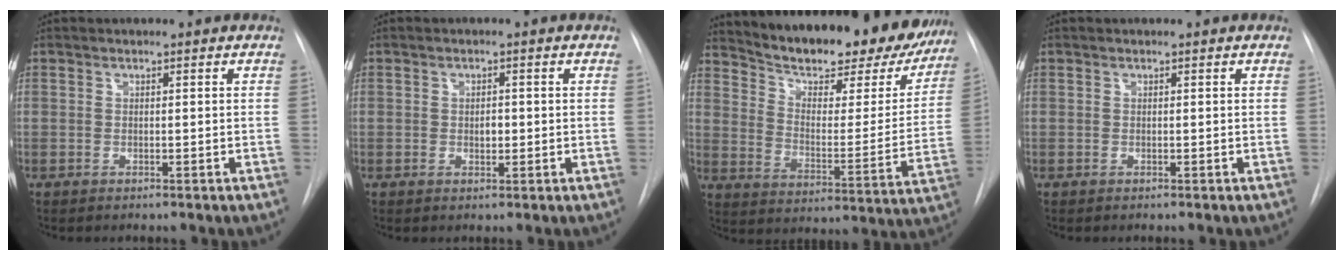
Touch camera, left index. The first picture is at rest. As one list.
[{"total": 1.7, "force": [-0.8, 1.0, 1.2], "torque": [-0.018, -0.006, -0.011]}, {"total": 25.7, "force": [22.3, 7.1, 10.7], "torque": [-0.164, -0.045, 0.290]}, {"total": 0.0}]